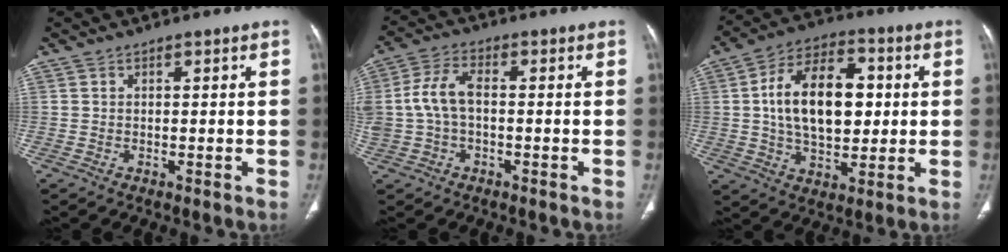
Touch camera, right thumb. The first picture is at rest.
{"total": 8.0, "force": [-0.1, 4.6, 6.6], "torque": [-0.150, 0.025, -0.006]}
{"total": 17.8, "force": [1.9, 10.7, 14.1], "torque": [-0.210, 0.014, 0.030]}